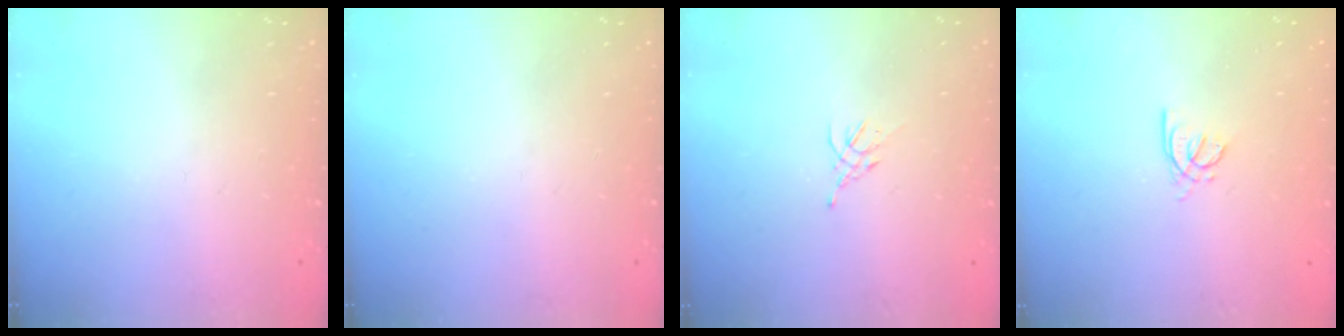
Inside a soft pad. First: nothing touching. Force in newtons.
{"total": 0.0}
{"total": 1.9, "press": 1.8, "slide": 0.5}
{"total": 2.1, "press": 2.0, "slide": 0.6}